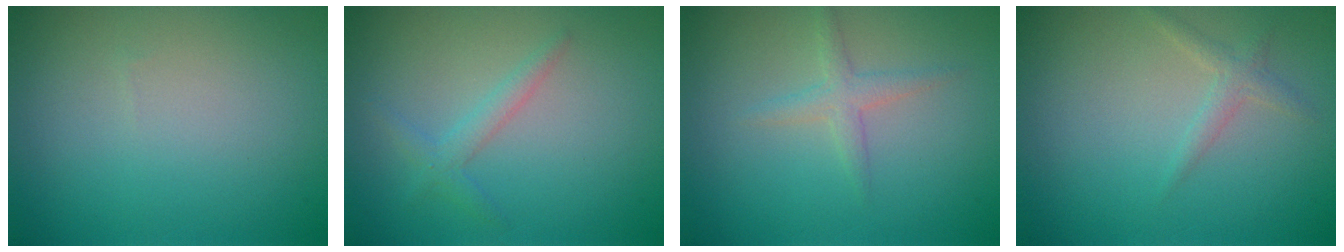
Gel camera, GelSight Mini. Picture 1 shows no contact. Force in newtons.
{"total": 1.5, "press": 1.5, "slide": 0.1}
{"total": 1.6, "press": 1.6, "slide": 0.1}
{"total": 1.3, "press": 1.3, "slide": 0.0}